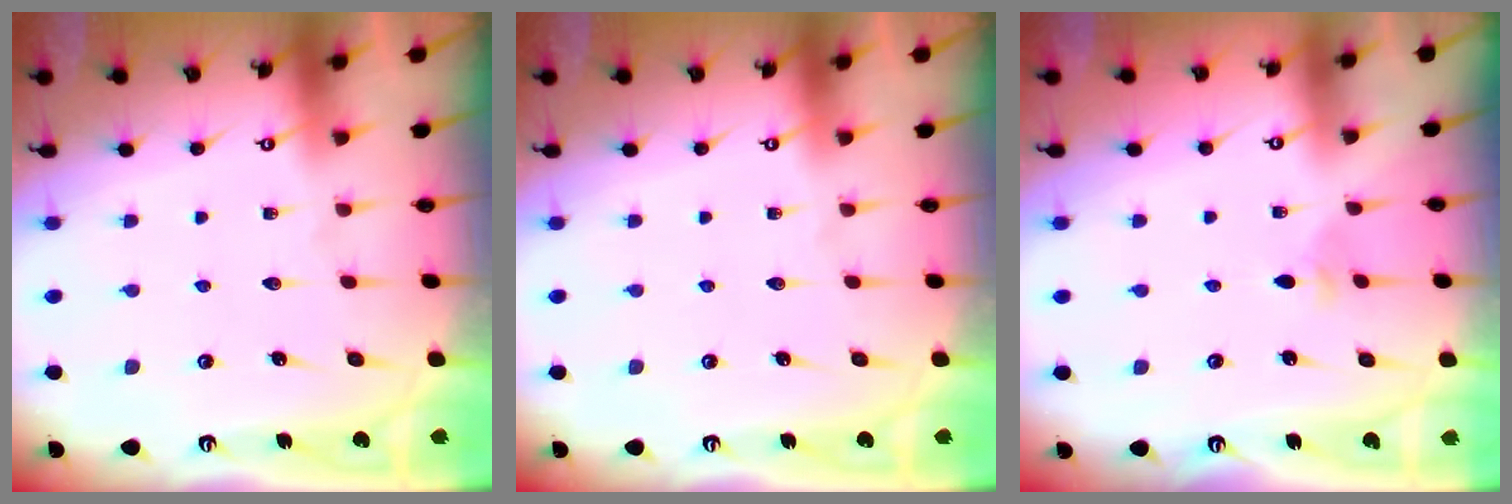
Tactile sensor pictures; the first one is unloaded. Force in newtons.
{"total": 0.0}
{"total": 2.0, "press": 2.0, "slide": 0.5}